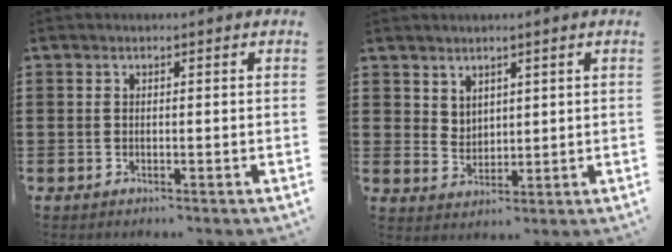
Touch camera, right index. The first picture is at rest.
{"total": 3.4, "force": [2.8, 1.8, 0.1], "torque": [-0.012, 0.000, 0.055]}